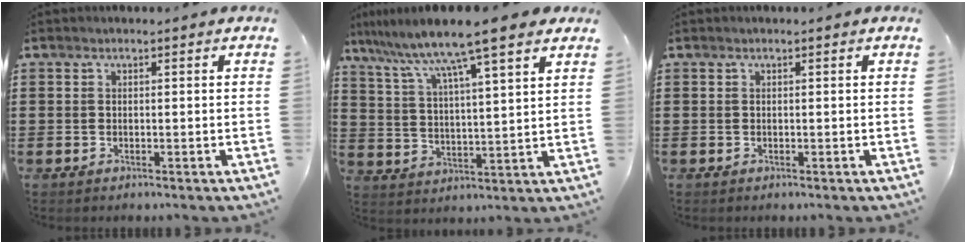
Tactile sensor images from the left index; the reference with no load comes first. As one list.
[{"total": 8.5, "force": [7.1, -0.5, 4.7], "torque": [-0.120, -0.042, 0.112]}, {"total": 0.0}]